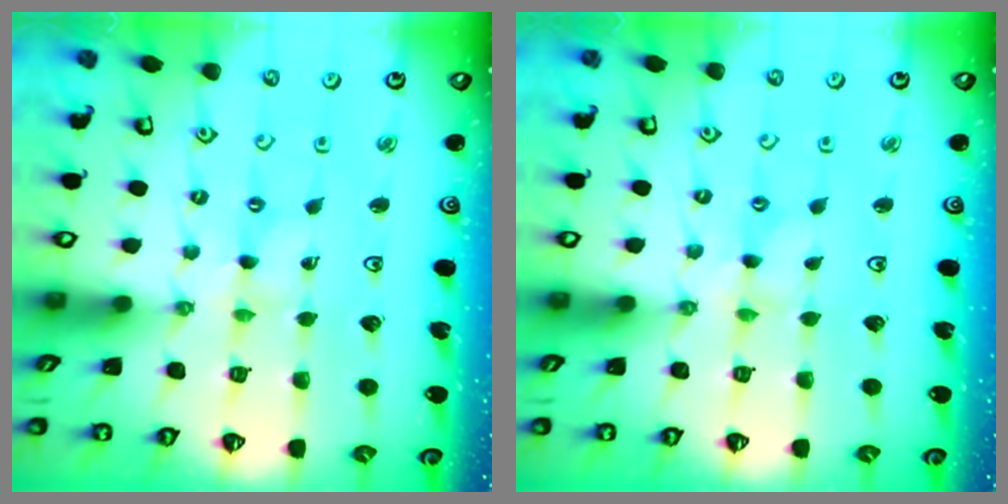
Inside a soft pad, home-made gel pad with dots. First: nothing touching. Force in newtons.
{"total": 0.7, "press": 0.6, "slide": 0.2}